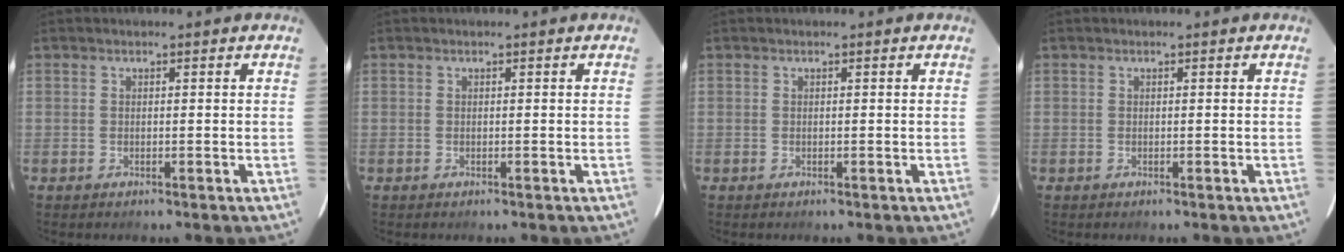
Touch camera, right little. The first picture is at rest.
{"total": 0.0}
{"total": 0.0}
{"total": 0.0}